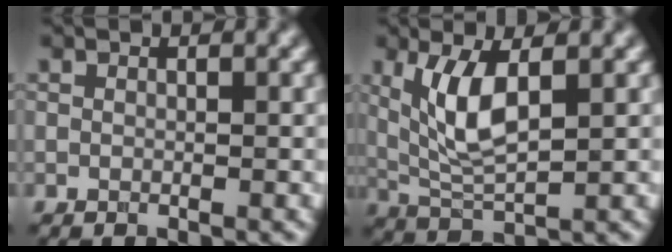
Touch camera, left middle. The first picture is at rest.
{"total": 4.7, "force": [1.3, 1.6, 4.3], "torque": [-0.103, -0.005, 0.043]}